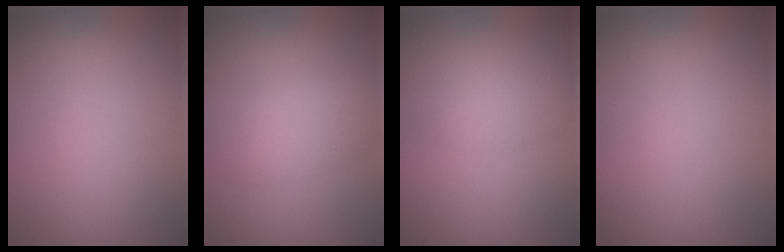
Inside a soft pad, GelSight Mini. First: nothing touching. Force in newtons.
{"total": 2.7, "press": 2.7, "slide": 0.1}
{"total": 2.1, "press": 2.1, "slide": 0.0}
{"total": 0.0}